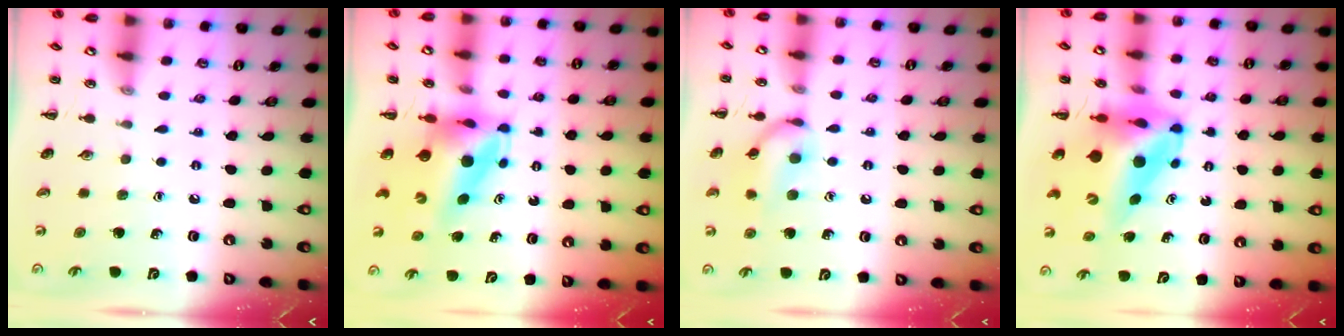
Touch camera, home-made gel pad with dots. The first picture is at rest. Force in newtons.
{"total": 6.6, "press": 6.3, "slide": 1.9}
{"total": 12.3, "press": 12.3, "slide": 0.8}
{"total": 10.7, "press": 10.2, "slide": 3.1}